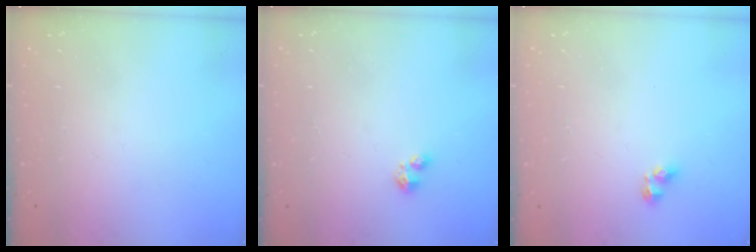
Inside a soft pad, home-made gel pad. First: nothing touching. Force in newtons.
{"total": 2.7, "press": 2.7, "slide": 0.4}
{"total": 2.9, "press": 2.6, "slide": 1.1}